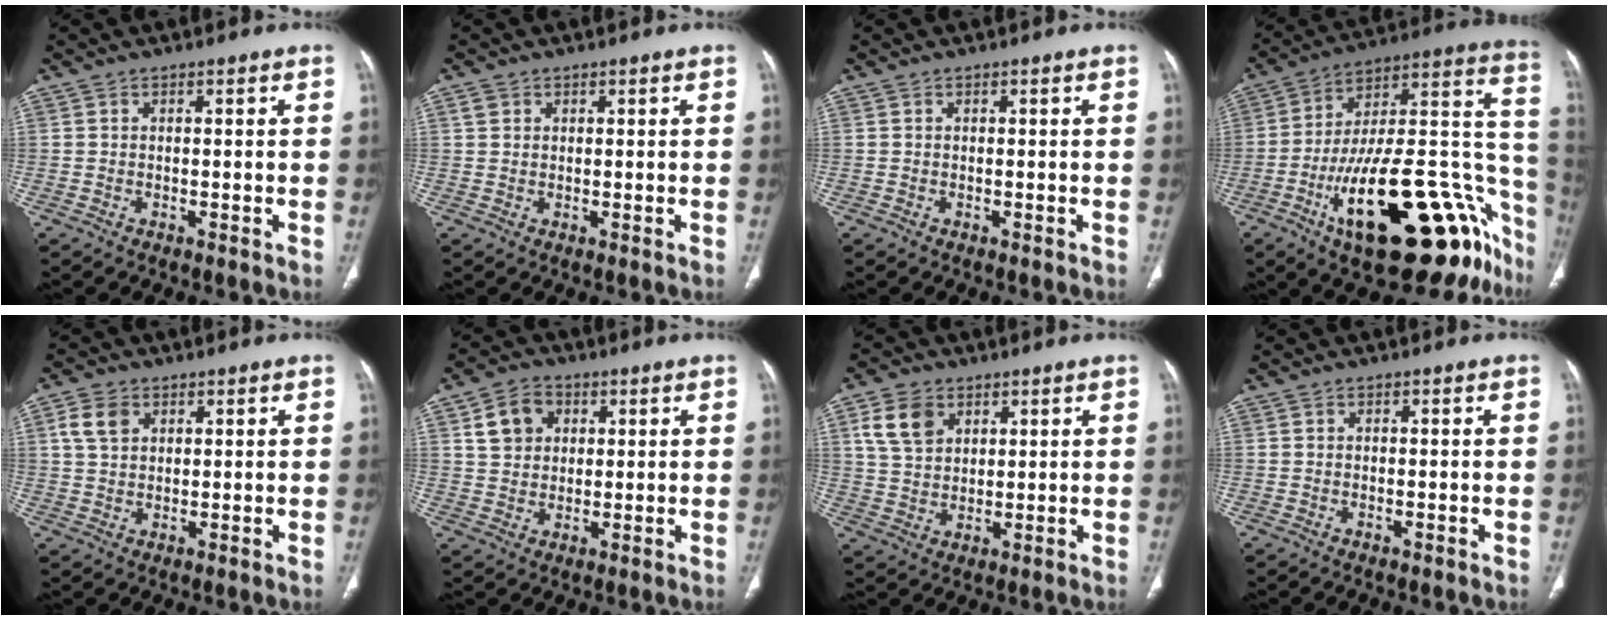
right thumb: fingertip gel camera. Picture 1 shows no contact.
{"total": 1.3, "force": [0.6, 1.1, 0.4], "torque": [-0.003, 0.002, 0.011]}
{"total": 0.0}
{"total": 36.8, "force": [-15.3, 14.0, 30.4], "torque": [-0.333, 0.082, -0.228]}
{"total": 5.0, "force": [2.0, 3.6, 2.9], "torque": [-0.051, 0.002, 0.041]}
{"total": 7.0, "force": [2.5, 5.6, 3.4], "torque": [-0.039, 0.001, 0.043]}
{"total": 7.9, "force": [3.6, 5.5, 4.3], "torque": [-0.065, -0.007, 0.074]}
{"total": 0.5, "force": [-0.3, 0.1, 0.4], "torque": [-0.011, 0.001, -0.003]}